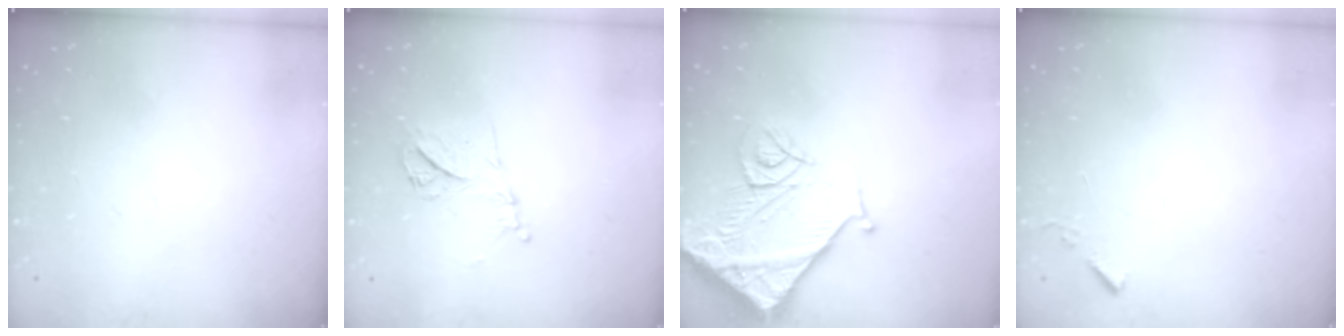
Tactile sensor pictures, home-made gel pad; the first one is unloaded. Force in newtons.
{"total": 11.0, "press": 10.9, "slide": 1.1}
{"total": 15.3, "press": 15.2, "slide": 1.9}
{"total": 3.2, "press": 3.2, "slide": 0.5}